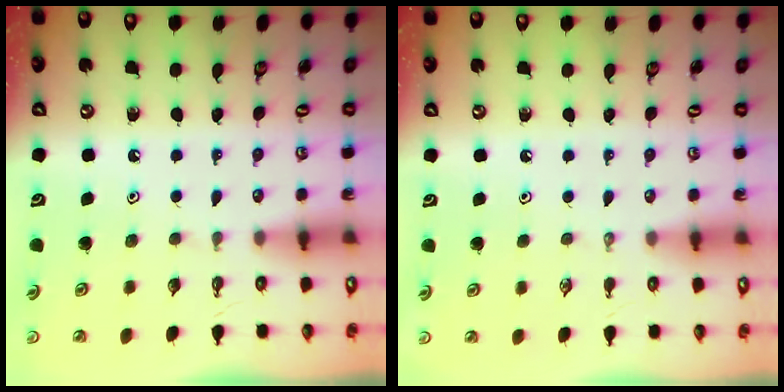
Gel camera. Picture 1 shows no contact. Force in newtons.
{"total": 0.0}